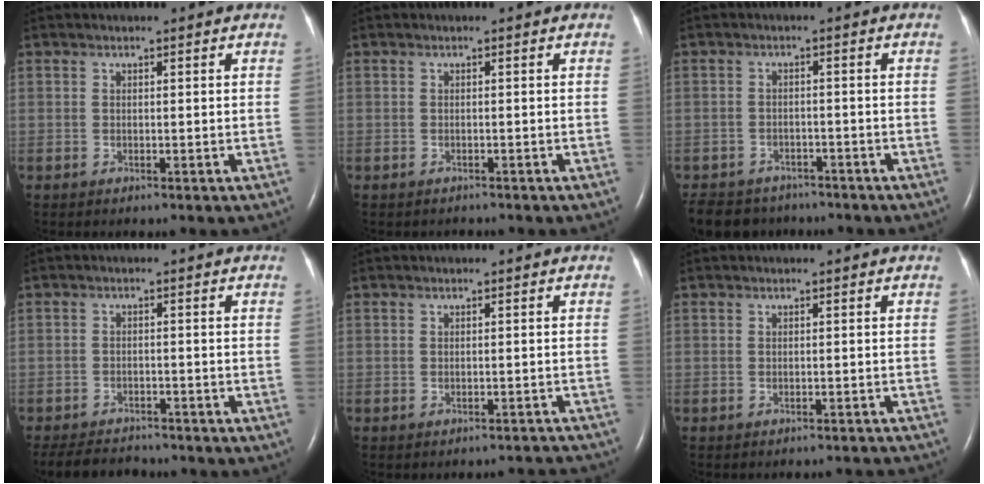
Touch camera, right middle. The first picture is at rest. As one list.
[{"total": 1.0, "force": [-0.9, 0.4, -0.1], "torque": [-0.006, 0.000, -0.015]}, {"total": 9.3, "force": [-8.0, 4.5, 1.7], "torque": [-0.039, 0.000, -0.108]}, {"total": 7.3, "force": [-6.8, 2.0, 1.8], "torque": [-0.032, -0.008, -0.101]}, {"total": 3.1, "force": [-3.0, 0.9, 0.1], "torque": [0.004, 0.000, -0.030]}, {"total": 3.8, "force": [-3.6, 0.7, 0.7], "torque": [-0.010, -0.008, -0.037]}]